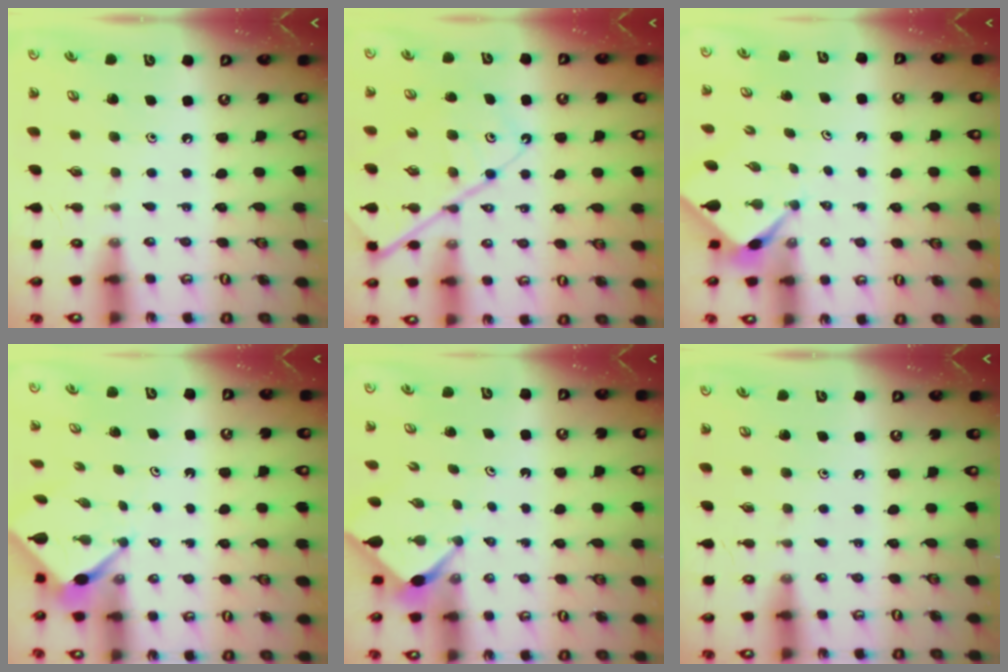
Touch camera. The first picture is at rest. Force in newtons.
{"total": 11.5, "press": 11.4, "slide": 1.3}
{"total": 2.2, "press": 2.2, "slide": 0.2}
{"total": 2.9, "press": 2.9, "slide": 0.1}
{"total": 2.5, "press": 2.5, "slide": 0.3}
{"total": 0.0}